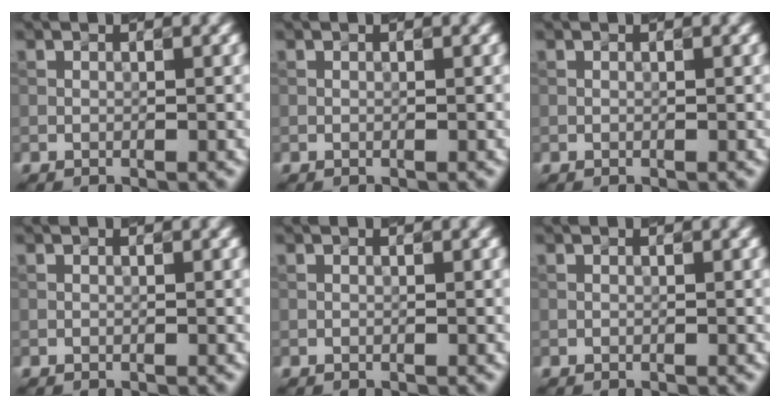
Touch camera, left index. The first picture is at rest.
{"total": 0.0}
{"total": 0.0}
{"total": 0.0}
{"total": 0.0}
{"total": 0.0}